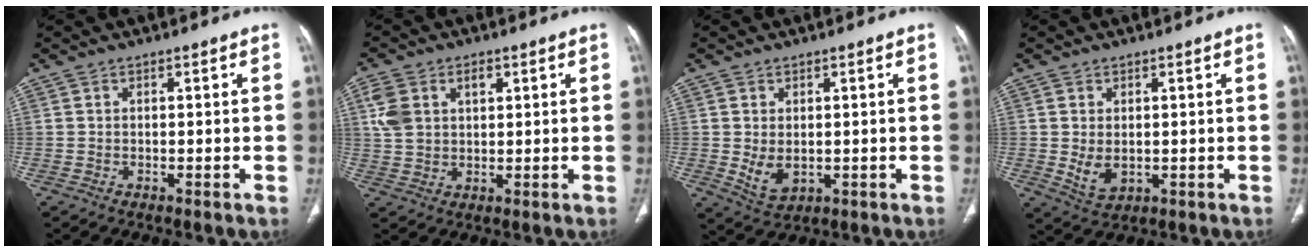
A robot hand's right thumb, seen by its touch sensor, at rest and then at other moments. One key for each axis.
{"total": 7.8, "fx": 2.6, "fy": 5.5, "fz": 4.9, "tx": -0.091, "ty": 0.003, "tz": 0.053}
{"total": 4.8, "fx": -0.2, "fy": 3.2, "fz": 3.6, "tx": -0.064, "ty": -0.011, "tz": 0.013}
{"total": 4.5, "fx": -0.1, "fy": 3.0, "fz": 3.3, "tx": -0.059, "ty": -0.010, "tz": 0.012}